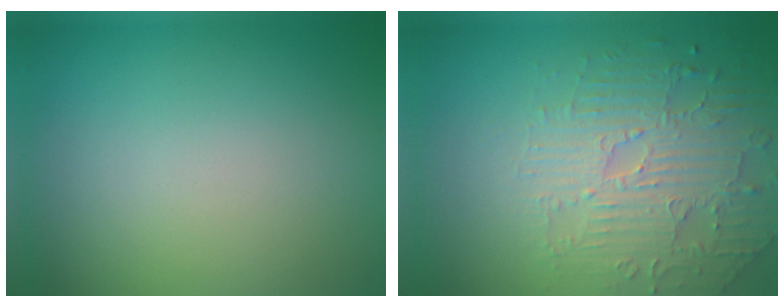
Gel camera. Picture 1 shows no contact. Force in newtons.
{"total": 4.6, "press": 3.7, "slide": 2.7}